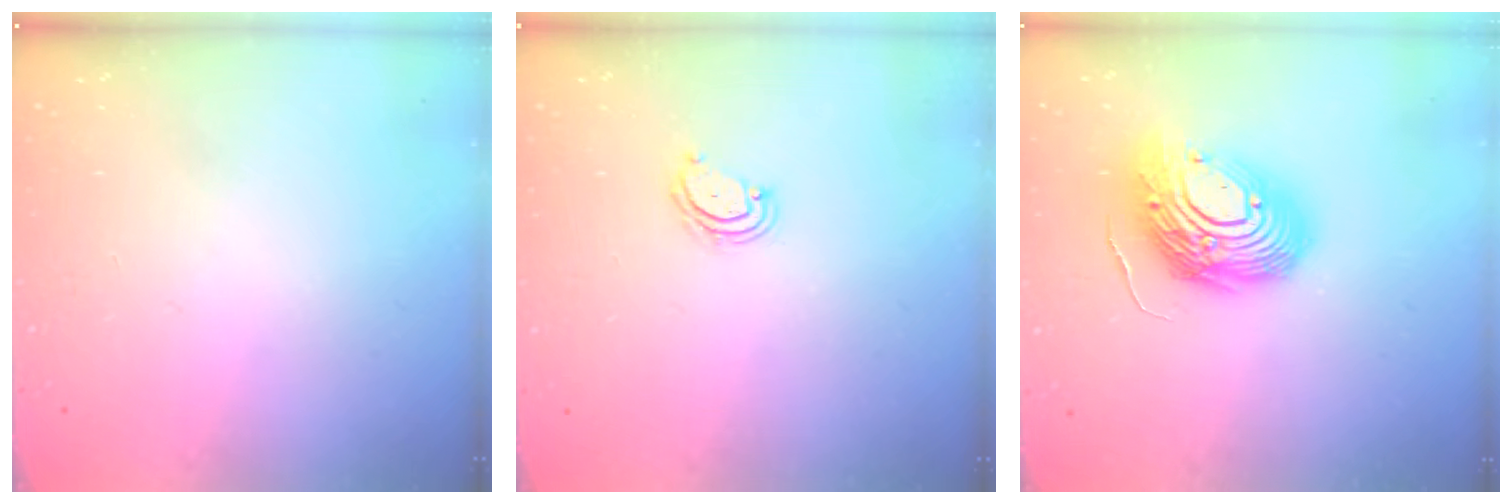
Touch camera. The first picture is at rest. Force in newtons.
{"total": 4.4, "press": 4.3, "slide": 0.3}
{"total": 17.1, "press": 16.9, "slide": 2.7}